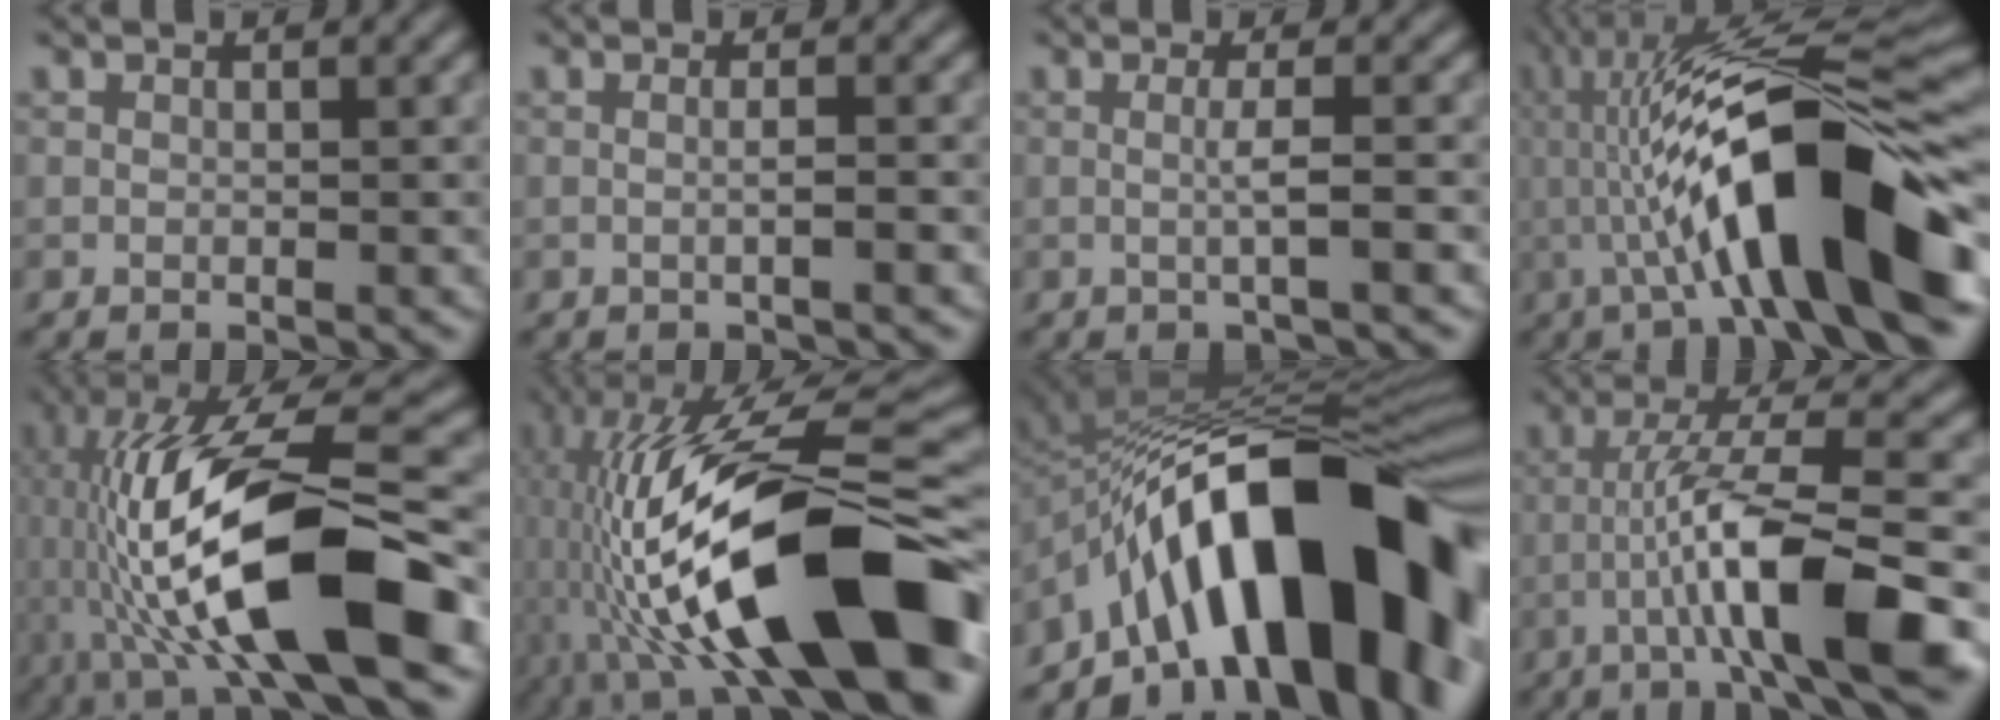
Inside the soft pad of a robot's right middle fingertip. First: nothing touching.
{"total": 1.4, "force": [-0.3, 0.3, 1.3], "torque": [-0.012, 0.015, -0.004]}
{"total": 1.8, "force": [-0.4, 0.0, 1.8], "torque": [-0.040, 0.012, -0.007]}
{"total": 14.2, "force": [-2.2, 2.6, 13.8], "torque": [-0.232, 0.051, -0.027]}
{"total": 15.1, "force": [-3.3, 4.4, 14.1], "torque": [-0.269, 0.034, -0.052]}
{"total": 19.1, "force": [-5.0, 6.5, 17.2], "torque": [-0.310, 0.041, -0.082]}
{"total": 17.1, "force": [-6.5, 7.6, 13.8], "torque": [-0.177, 0.049, -0.117]}
{"total": 9.9, "force": [-3.9, 1.1, 9.0], "torque": [-0.160, 0.036, -0.054]}